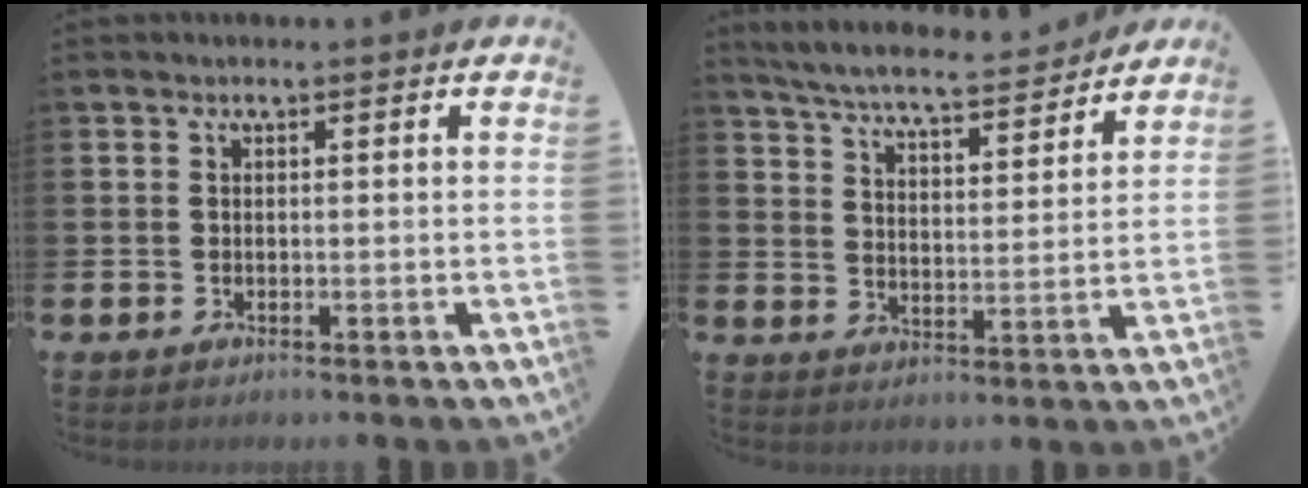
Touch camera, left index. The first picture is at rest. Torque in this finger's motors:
{"motor_torque": [1.26, -0.88, 0.65, 0.21]}